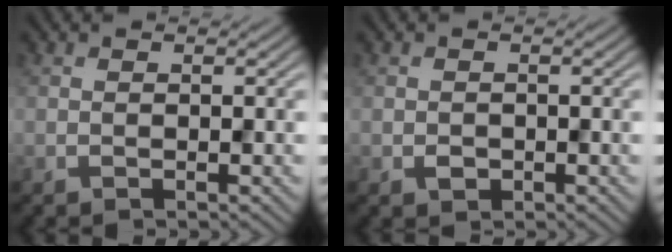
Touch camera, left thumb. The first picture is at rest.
{"total": 1.1, "force": [-0.4, 0.9, 0.4], "torque": [-0.009, -0.004, -0.008]}